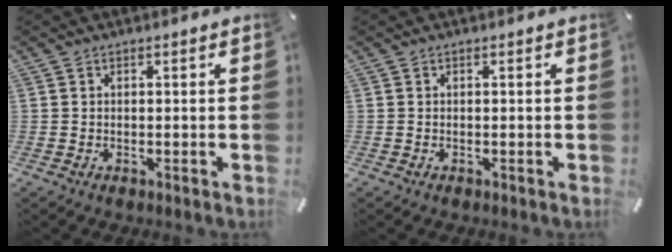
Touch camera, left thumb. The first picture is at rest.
{"total": 0.0}